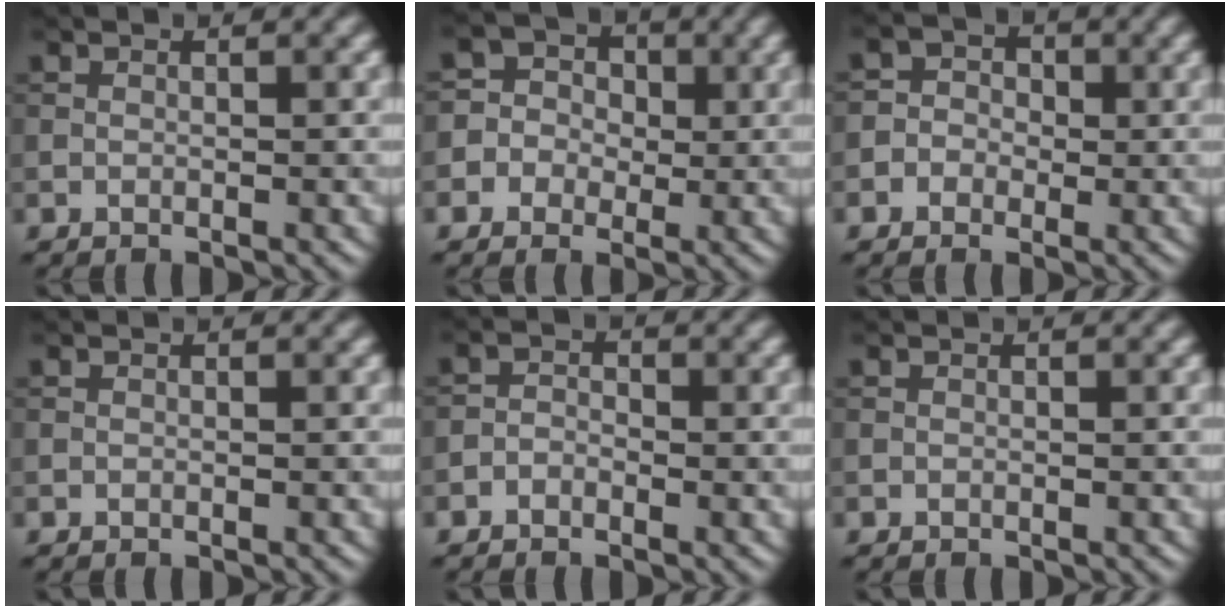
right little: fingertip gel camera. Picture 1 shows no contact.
{"total": 5.1, "force": [-0.5, 4.9, 1.1], "torque": [-0.008, 0.033, -0.041]}
{"total": 2.8, "force": [-0.4, 2.7, 0.8], "torque": [0.007, 0.010, -0.033]}
{"total": 0.0}
{"total": 1.3, "force": [-0.8, 0.9, 0.4], "torque": [-0.005, 0.005, -0.020]}
{"total": 0.0}